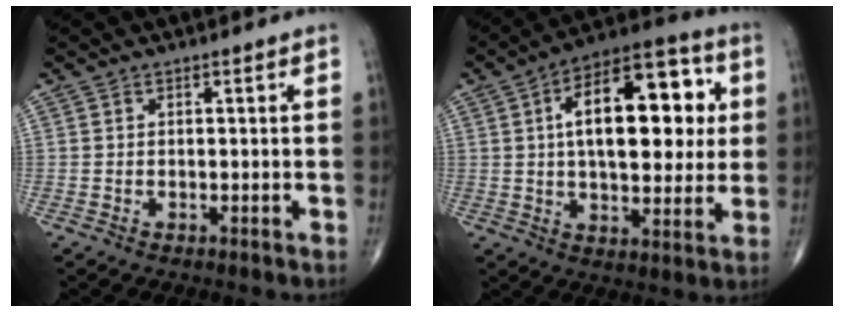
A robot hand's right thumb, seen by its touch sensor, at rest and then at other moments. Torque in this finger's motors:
{"motor_torque": [0.80, 4.21, 1.75, 0.41, 0.16]}